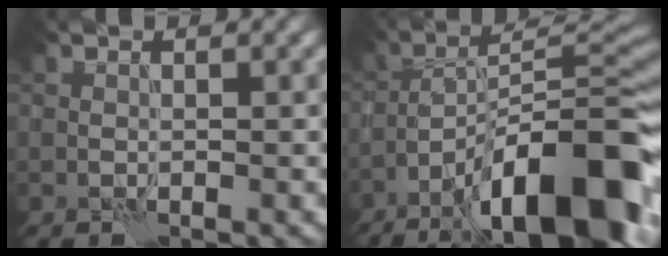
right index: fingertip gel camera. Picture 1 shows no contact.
{"total": 15.9, "force": [-9.4, 4.9, 11.9], "torque": [-0.173, 0.023, -0.160]}